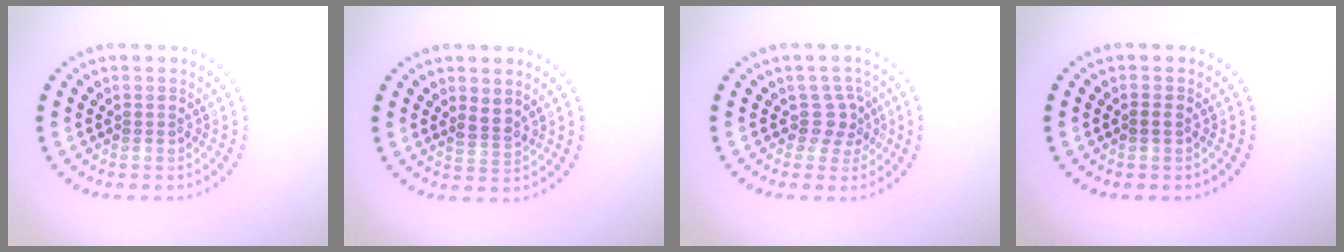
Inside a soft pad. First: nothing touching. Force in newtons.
{"total": 1.8, "press": 1.4, "slide": 1.2}
{"total": 2.3, "press": 1.6, "slide": 1.6}
{"total": 0.7, "press": 0.6, "slide": 0.1}